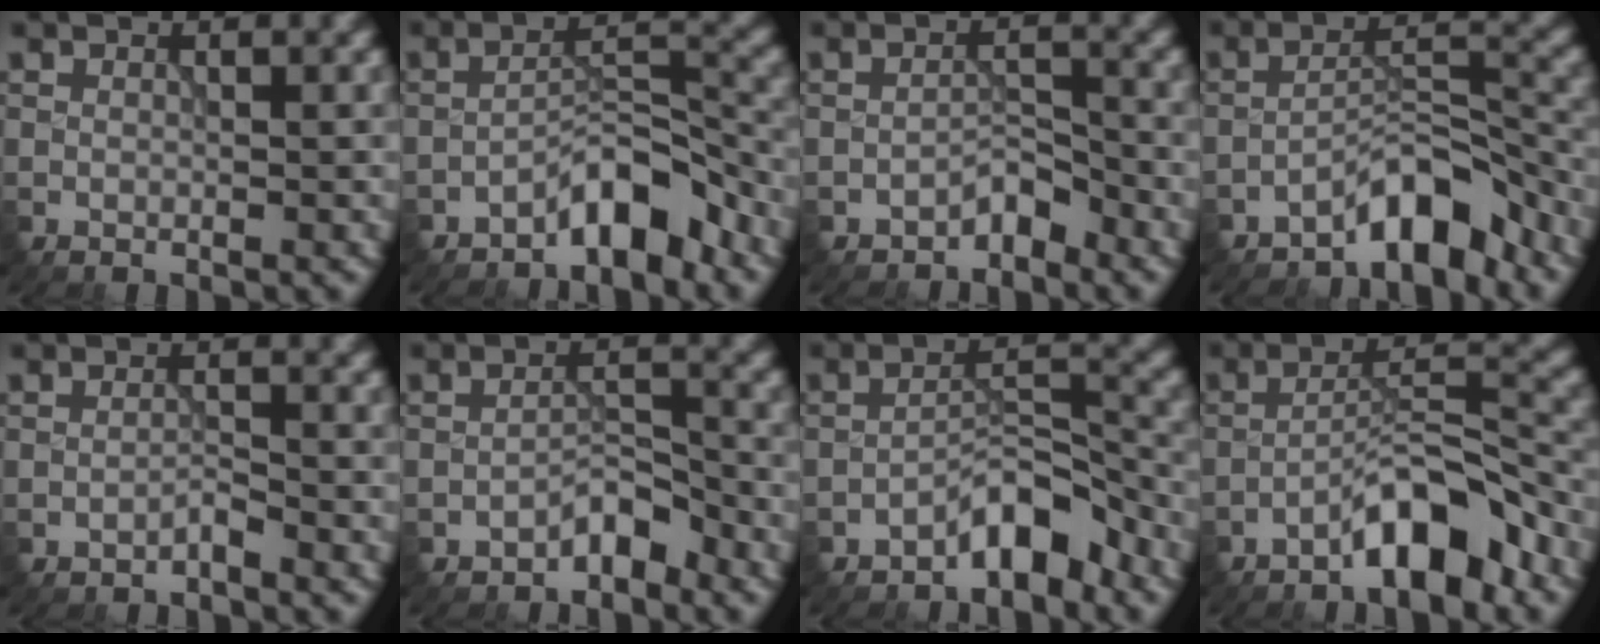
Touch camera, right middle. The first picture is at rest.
{"total": 4.5, "force": [-3.5, 1.1, 2.7], "torque": [-0.036, 0.022, -0.064]}
{"total": 2.0, "force": [-1.7, 0.6, 0.8], "torque": [-0.011, 0.011, -0.032]}
{"total": 4.9, "force": [-4.0, 1.1, 2.6], "torque": [-0.032, 0.018, -0.075]}
{"total": 0.8, "force": [-0.7, 0.0, 0.4], "torque": [-0.006, 0.006, -0.016]}
{"total": 2.3, "force": [-2.0, 0.7, 1.1], "torque": [-0.014, 0.015, -0.036]}
{"total": 4.0, "force": [-3.1, 1.0, 2.3], "torque": [-0.029, 0.023, -0.057]}
{"total": 5.8, "force": [-3.9, 1.2, 4.1], "torque": [-0.063, 0.020, -0.071]}